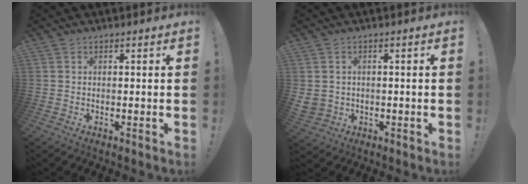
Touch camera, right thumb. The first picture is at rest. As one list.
[{"total": 3.4, "force": [0.6, 3.2, 1.0], "torque": [-0.027, -0.007, 0.011]}]